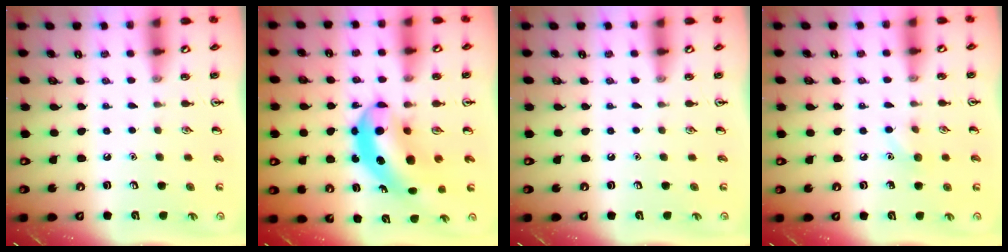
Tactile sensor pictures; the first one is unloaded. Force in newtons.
{"total": 9.9, "press": 9.4, "slide": 3.1}
{"total": 0.0}
{"total": 6.2, "press": 5.9, "slide": 1.8}